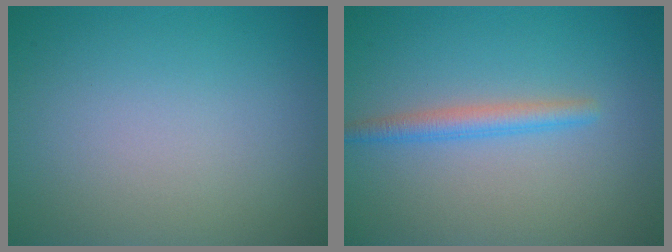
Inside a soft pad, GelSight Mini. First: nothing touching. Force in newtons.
{"total": 2.1, "press": 2.1, "slide": 0.2}